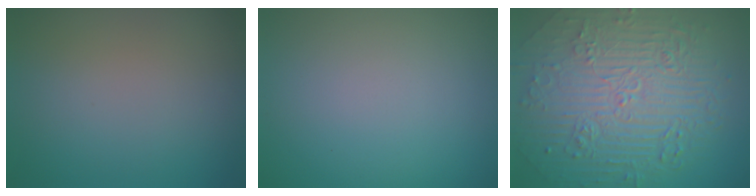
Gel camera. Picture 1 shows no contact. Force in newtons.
{"total": 0.0}
{"total": 10.6, "press": 7.0, "slide": 7.9}